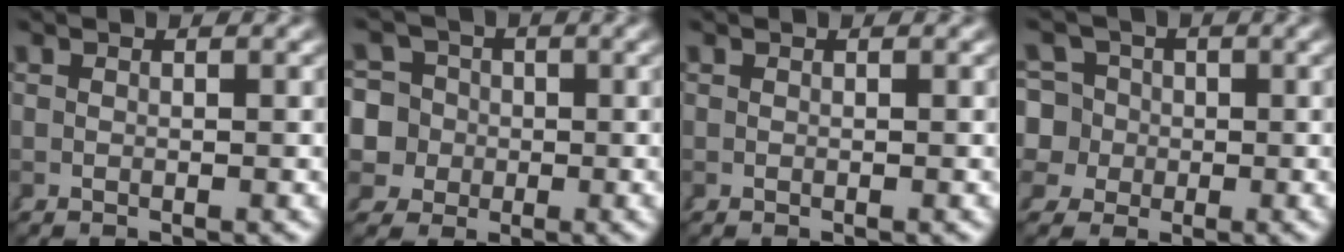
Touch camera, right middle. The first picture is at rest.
{"total": 9.9, "force": [-1.2, 9.3, 3.0], "torque": [-0.082, -0.038, -0.017]}
{"total": 0.0}
{"total": 8.4, "force": [-0.7, 8.0, 2.5], "torque": [-0.065, -0.033, -0.007]}